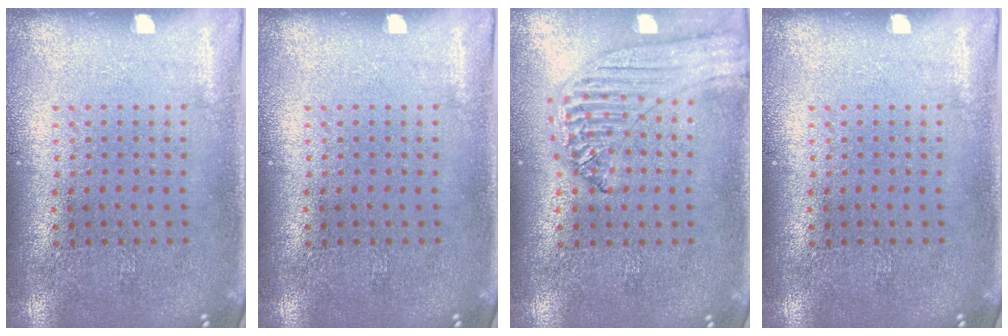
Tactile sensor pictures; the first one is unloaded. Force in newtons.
{"total": 0.0}
{"total": 1.3, "press": 1.2, "slide": 0.2}
{"total": 0.0}